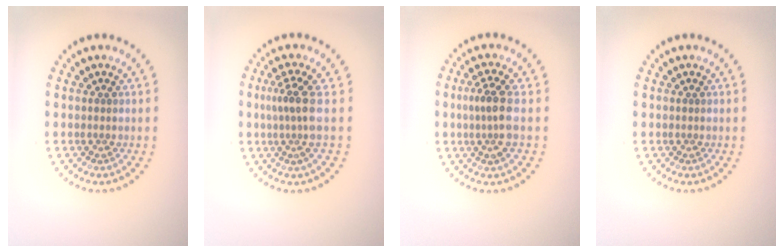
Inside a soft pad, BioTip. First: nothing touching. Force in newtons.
{"total": 2.9, "press": 2.1, "slide": 2.0}
{"total": 3.0, "press": 2.6, "slide": 1.4}
{"total": 0.0}